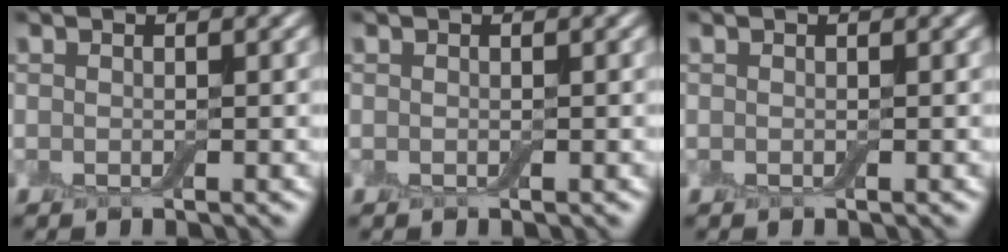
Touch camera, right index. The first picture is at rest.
{"total": 0.0}
{"total": 0.0}